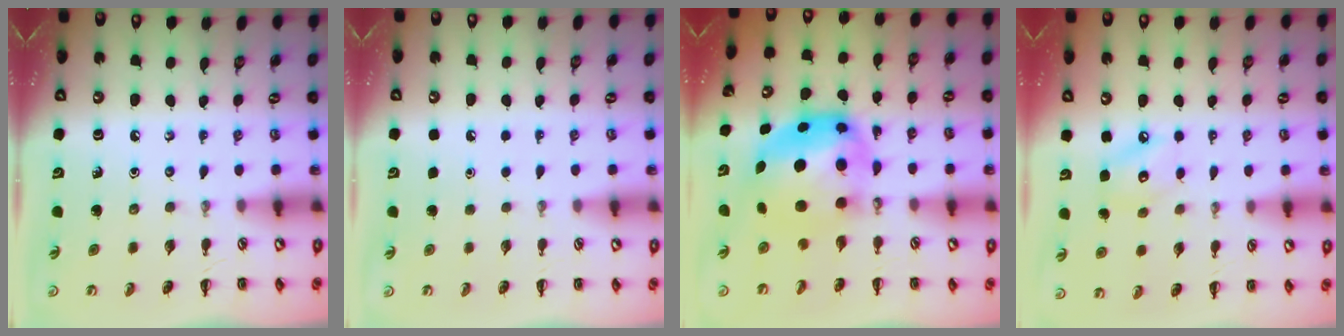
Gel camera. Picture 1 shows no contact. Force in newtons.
{"total": 1.8, "press": 1.8, "slide": 0.1}
{"total": 7.7, "press": 7.6, "slide": 1.6}
{"total": 6.4, "press": 6.4, "slide": 0.4}